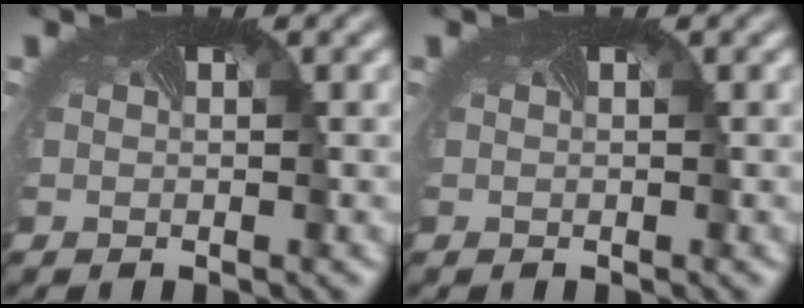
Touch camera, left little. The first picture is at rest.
{"total": 0.0}